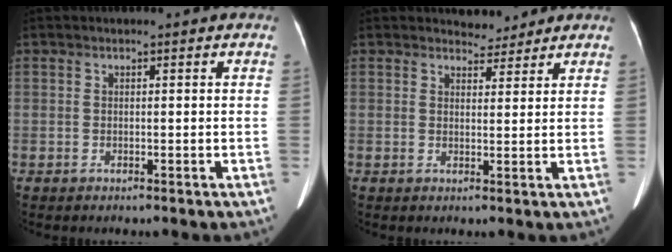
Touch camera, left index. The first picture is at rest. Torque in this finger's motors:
{"motor_torque": [0.87, -1.26, -0.03, 0.00]}